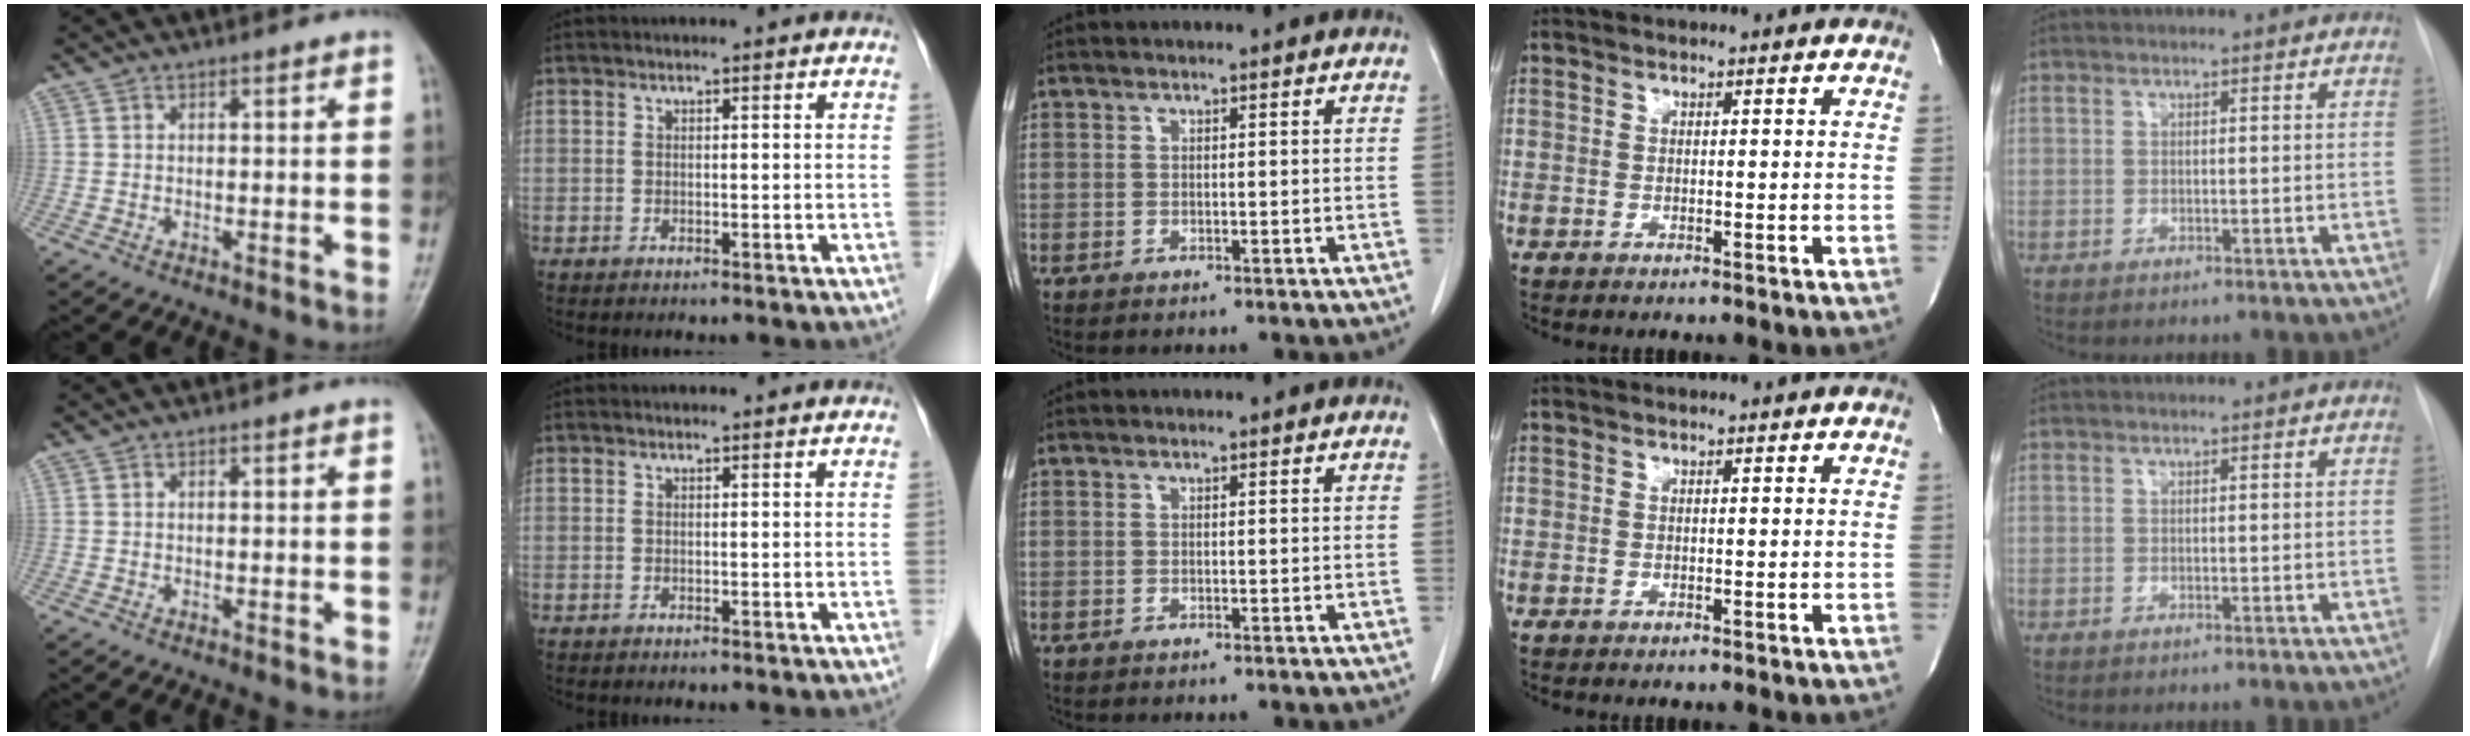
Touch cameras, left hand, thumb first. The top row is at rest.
{"index": {"total": 0.8, "force": [0.8, 0.2, 0.0], "torque": [-0.007, 0.005, 0.008]}}